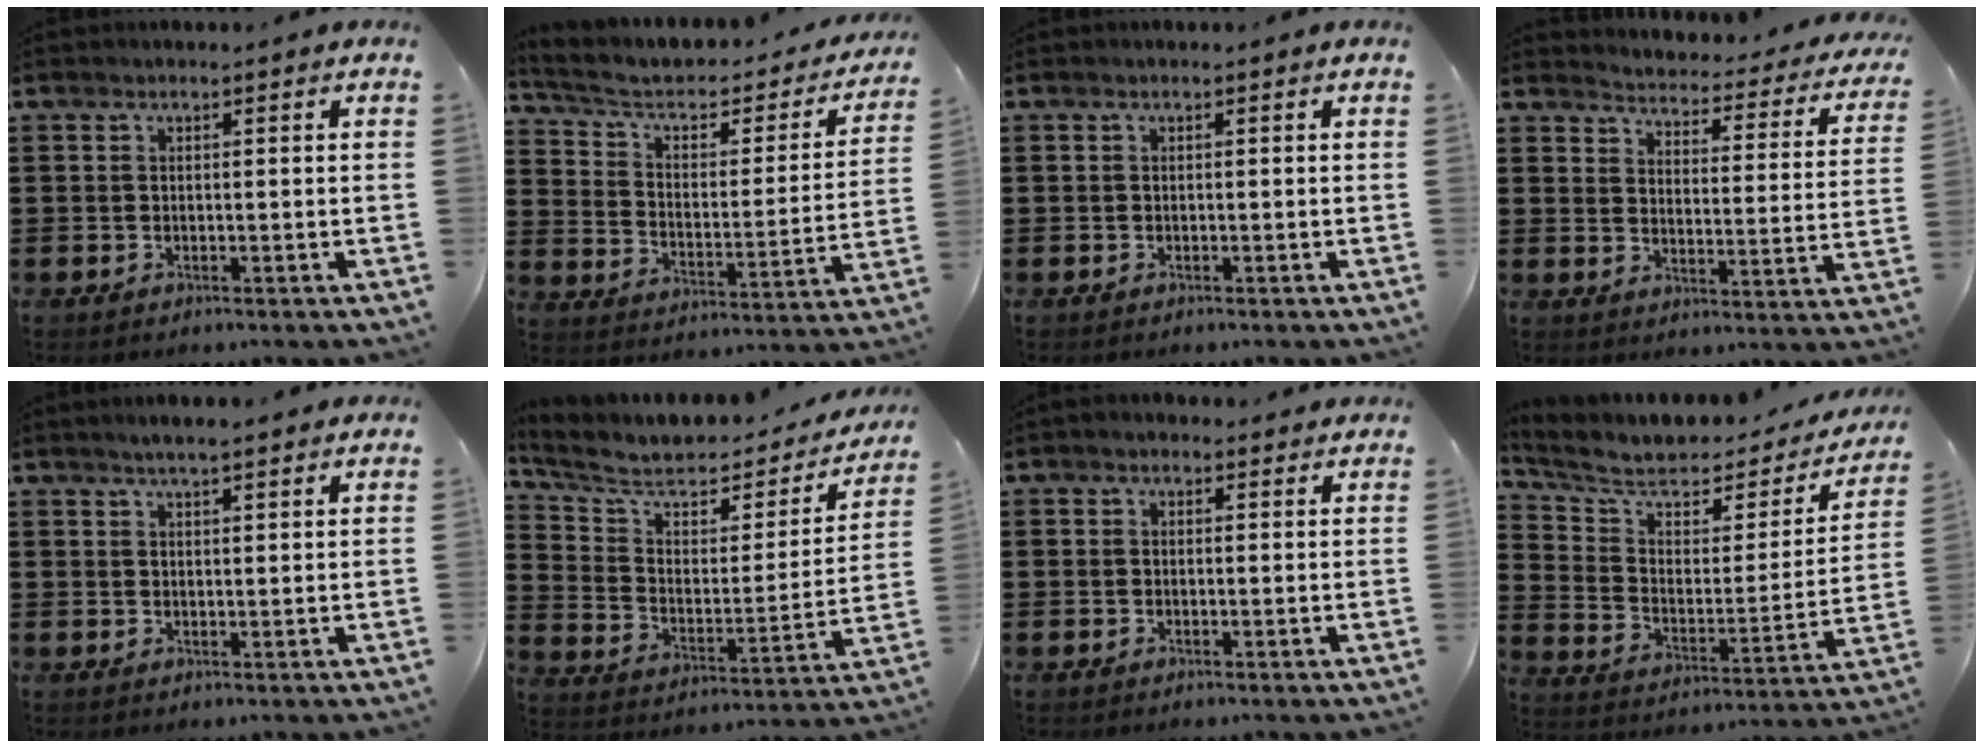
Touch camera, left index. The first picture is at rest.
{"total": 4.4, "force": [2.7, 2.3, 2.5], "torque": [-0.066, -0.020, 0.038]}
{"total": 0.0}
{"total": 2.9, "force": [2.9, 0.1, 0.5], "torque": [-0.031, -0.031, 0.041]}
{"total": 2.7, "force": [2.4, 0.2, 1.2], "torque": [-0.029, 0.002, 0.044]}
{"total": 6.8, "force": [5.3, 2.7, 3.3], "torque": [-0.092, -0.032, 0.091]}
{"total": 1.4, "force": [1.2, 0.7, 0.2], "torque": [-0.007, 0.006, 0.023]}
{"total": 6.5, "force": [5.3, 2.5, 3.0], "torque": [-0.088, -0.036, 0.090]}